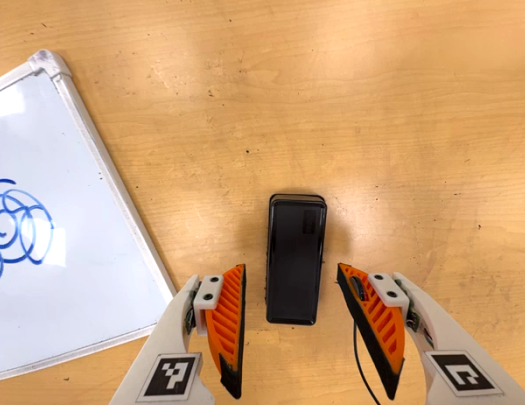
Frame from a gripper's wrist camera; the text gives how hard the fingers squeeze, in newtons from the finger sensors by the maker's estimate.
{"total": 0.0}